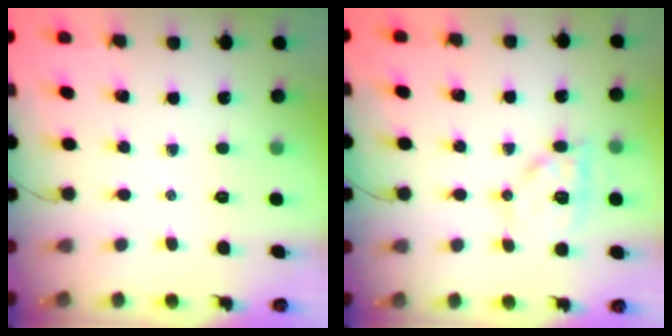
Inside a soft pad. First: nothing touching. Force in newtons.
{"total": 11.3, "press": 11.3, "slide": 0.9}